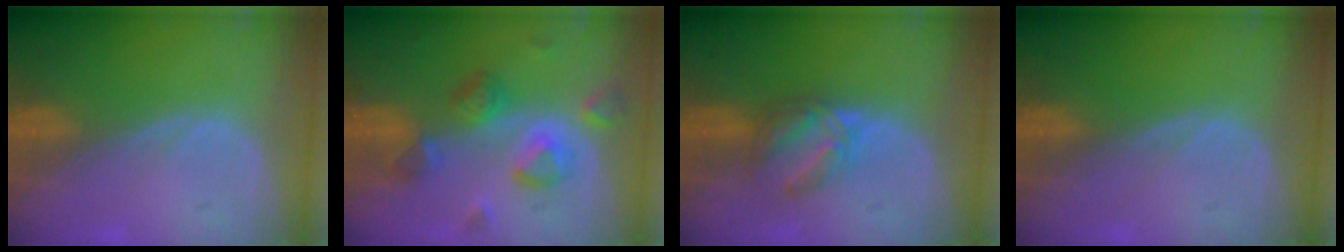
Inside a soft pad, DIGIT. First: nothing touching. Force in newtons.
{"total": 7.6, "press": 7.5, "slide": 1.6}
{"total": 5.9, "press": 5.3, "slide": 2.6}
{"total": 0.0}